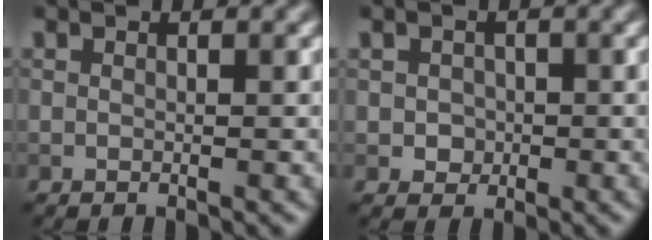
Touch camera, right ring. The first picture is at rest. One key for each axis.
{"total": 1.4, "fx": -0.1, "fy": 1.4, "fz": 0.4, "tx": 0.000, "ty": -0.004, "tz": -0.001}